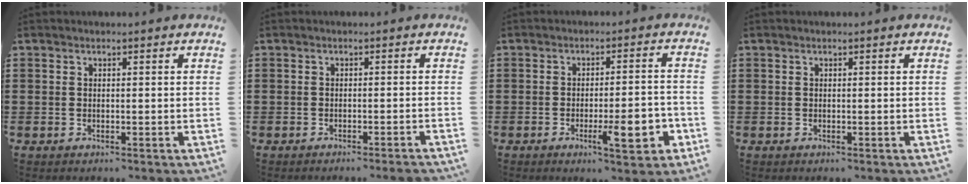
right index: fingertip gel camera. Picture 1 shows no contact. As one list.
[{"total": 1.3, "force": [-1.2, -0.2, 0.5], "torque": [-0.009, -0.001, -0.022]}, {"total": 8.6, "force": [-3.1, 2.2, 7.7], "torque": [-0.099, -0.008, -0.046]}, {"total": 0.0}]